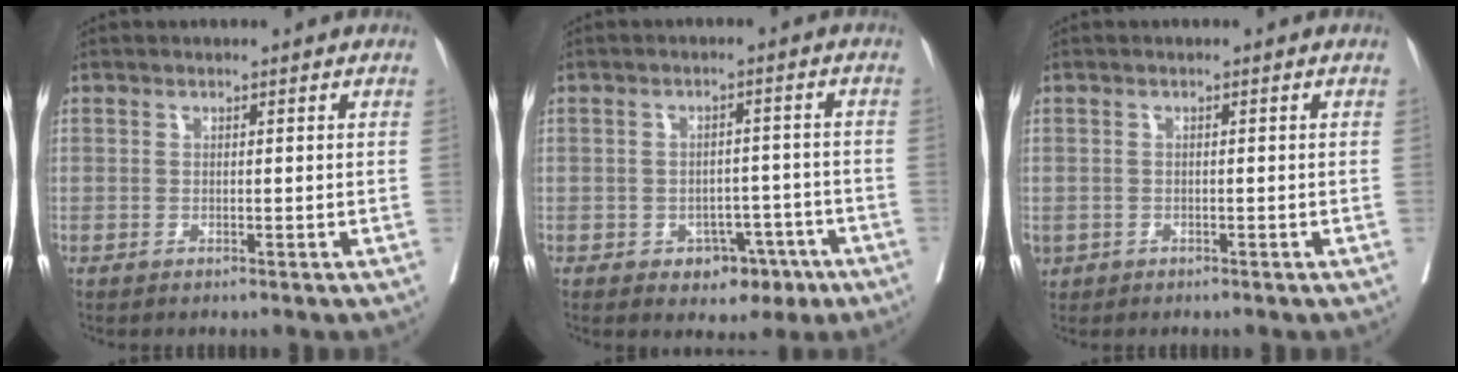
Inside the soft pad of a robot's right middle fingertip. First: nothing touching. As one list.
[{"total": 5.8, "force": [-3.0, 4.0, 3.0], "torque": [-0.025, 0.013, -0.034]}, {"total": 2.0, "force": [-1.0, 1.6, 0.8], "torque": [-0.021, -0.002, -0.012]}]